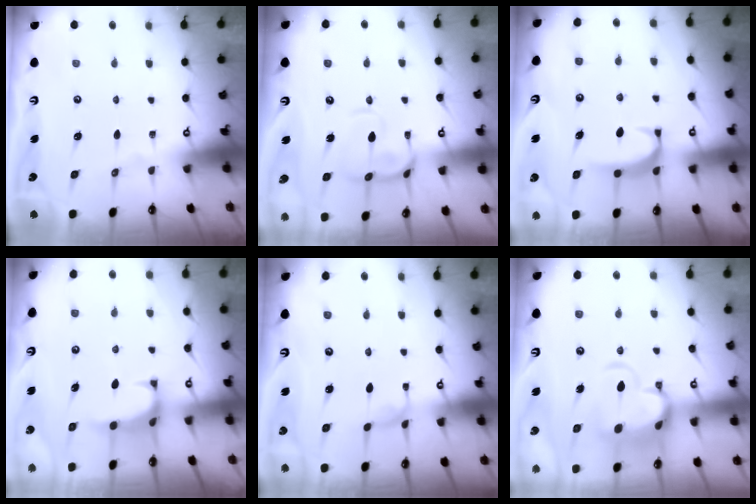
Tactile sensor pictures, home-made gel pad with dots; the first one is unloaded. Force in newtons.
{"total": 4.8, "press": 4.7, "slide": 1.0}
{"total": 1.6, "press": 1.5, "slide": 0.5}
{"total": 1.4, "press": 1.3, "slide": 0.5}
{"total": 2.3, "press": 2.2, "slide": 0.3}
{"total": 8.9, "press": 8.7, "slide": 1.8}